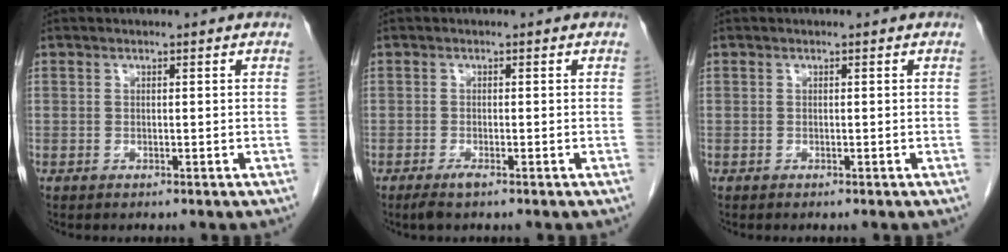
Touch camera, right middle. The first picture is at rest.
{"total": 1.5, "force": [-1.1, 0.1, 1.1], "torque": [-0.026, -0.005, -0.021]}
{"total": 0.0}